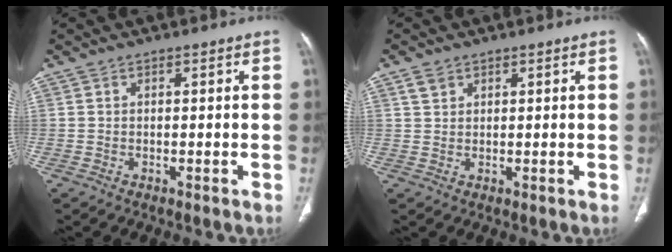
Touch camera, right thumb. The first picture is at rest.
{"total": 2.2, "force": [1.4, 1.5, 0.9], "torque": [-0.014, -0.001, 0.028]}